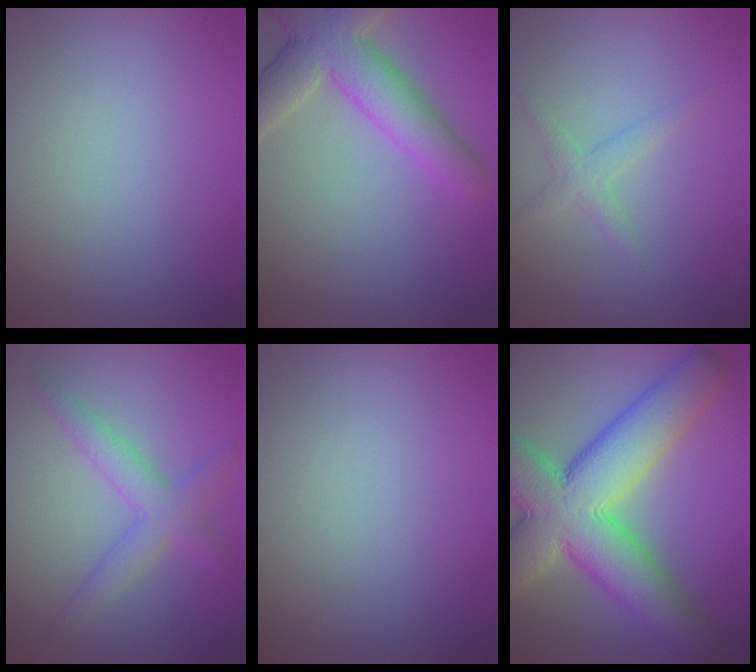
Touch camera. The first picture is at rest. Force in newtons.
{"total": 6.3, "press": 6.3, "slide": 0.5}
{"total": 1.5, "press": 1.5, "slide": 0.1}
{"total": 3.1, "press": 3.1, "slide": 0.1}
{"total": 0.0}
{"total": 12.2, "press": 12.2, "slide": 0.9}